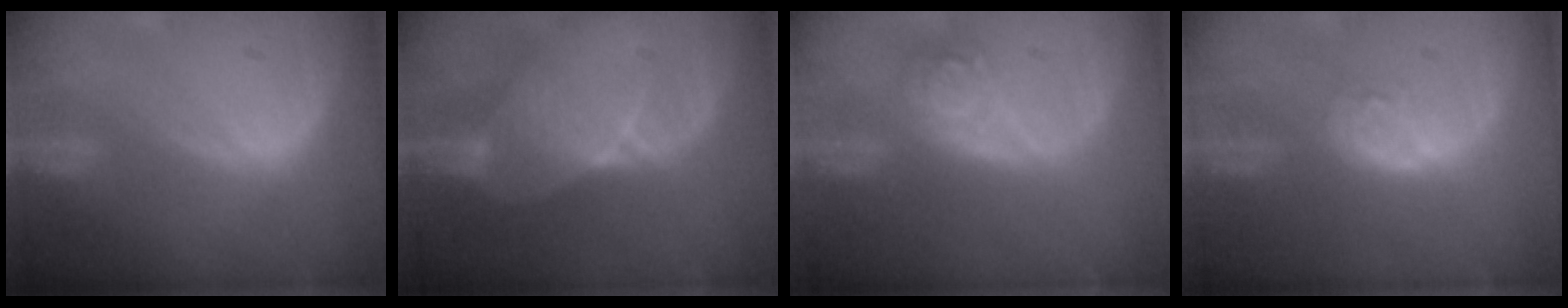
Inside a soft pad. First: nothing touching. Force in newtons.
{"total": 7.1, "press": 6.6, "slide": 2.7}
{"total": 5.3, "press": 4.7, "slide": 2.3}
{"total": 3.9, "press": 3.7, "slide": 1.2}